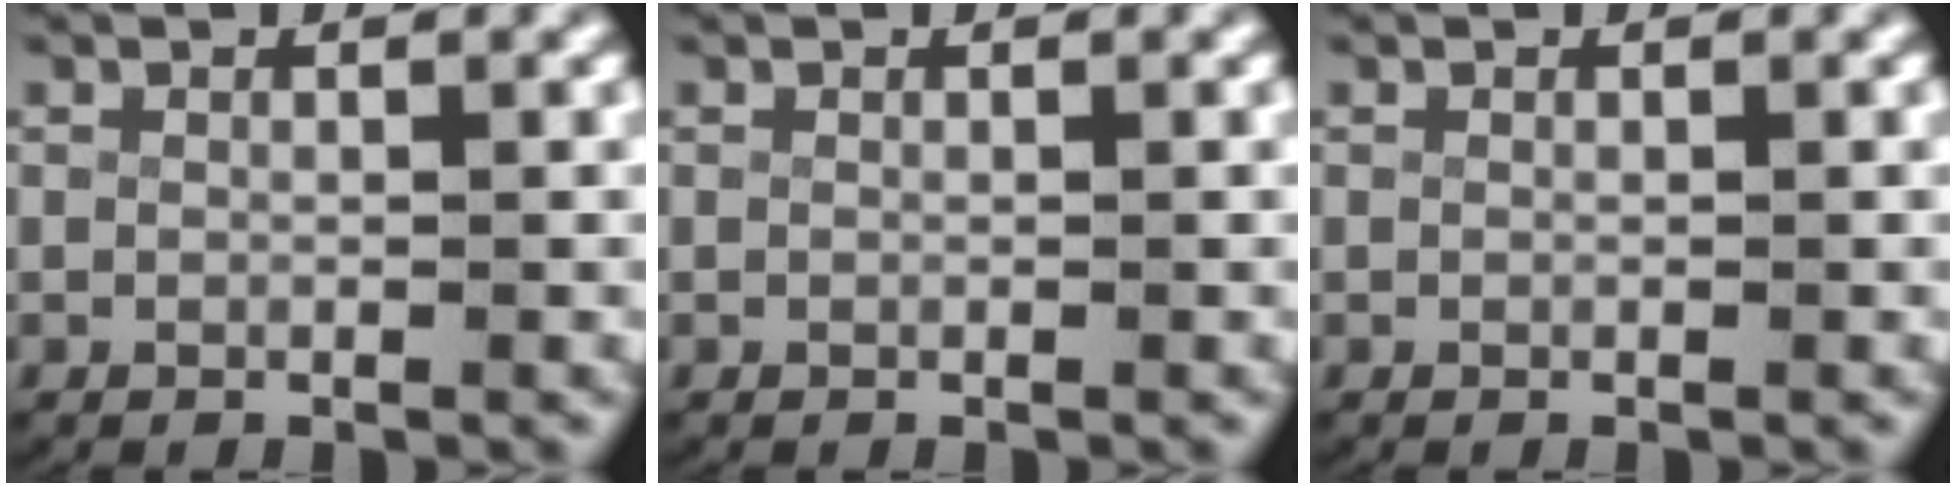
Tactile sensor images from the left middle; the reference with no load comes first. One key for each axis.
{"total": 0.0}
{"total": 0.0}